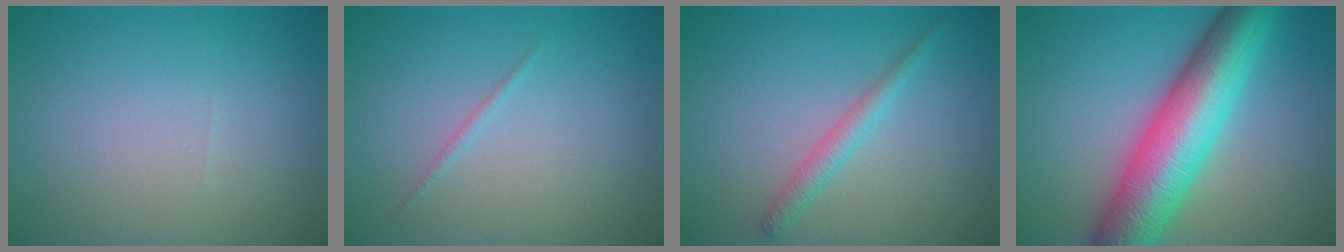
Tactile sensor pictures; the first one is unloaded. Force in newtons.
{"total": 0.6, "press": 0.6, "slide": 0.0}
{"total": 1.9, "press": 1.9, "slide": 0.1}
{"total": 11.3, "press": 11.3, "slide": 0.2}